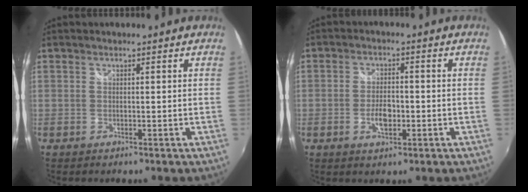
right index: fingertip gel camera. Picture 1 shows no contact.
{"total": 4.8, "force": [-1.4, 2.5, 3.8], "torque": [-0.076, -0.001, -0.024]}